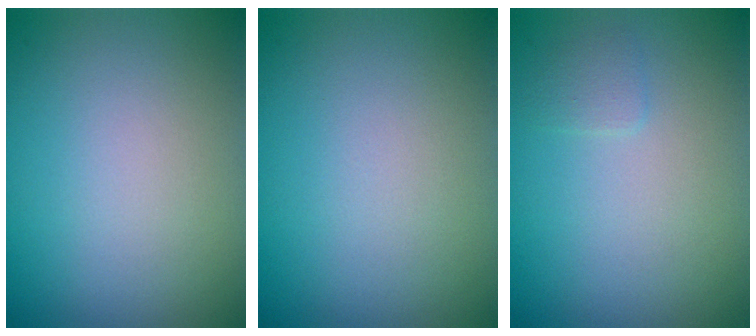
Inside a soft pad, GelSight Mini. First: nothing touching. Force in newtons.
{"total": 0.0}
{"total": 0.8, "press": 0.8, "slide": 0.1}